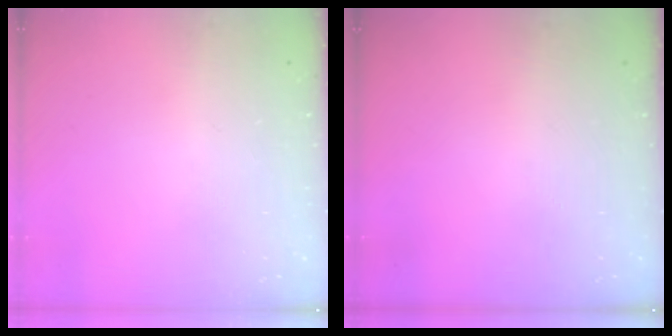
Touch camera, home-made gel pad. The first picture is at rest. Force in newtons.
{"total": 0.0}